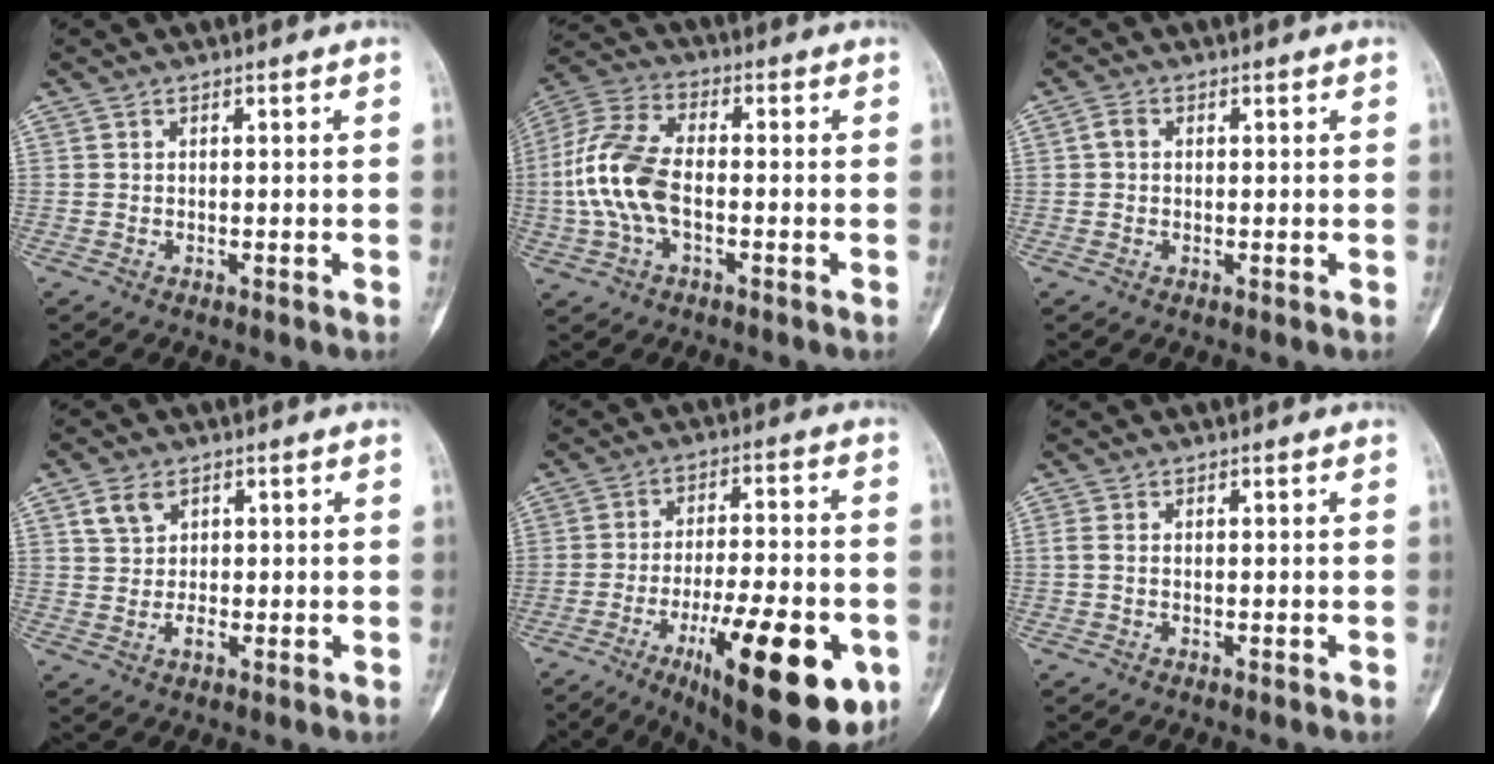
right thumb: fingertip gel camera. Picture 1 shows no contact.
{"total": 12.8, "force": [-1.5, 6.8, 10.7], "torque": [-0.239, 0.028, -0.035]}
{"total": 1.7, "force": [0.2, 1.4, 1.0], "torque": [-0.016, 0.005, 0.002]}
{"total": 4.7, "force": [1.6, 3.6, 2.5], "torque": [-0.033, -0.004, 0.032]}
{"total": 23.0, "force": [-9.2, 7.3, 19.8], "torque": [-0.259, 0.023, -0.125]}
{"total": 1.2, "force": [-0.1, 0.5, 1.1], "torque": [-0.025, -0.002, -0.006]}